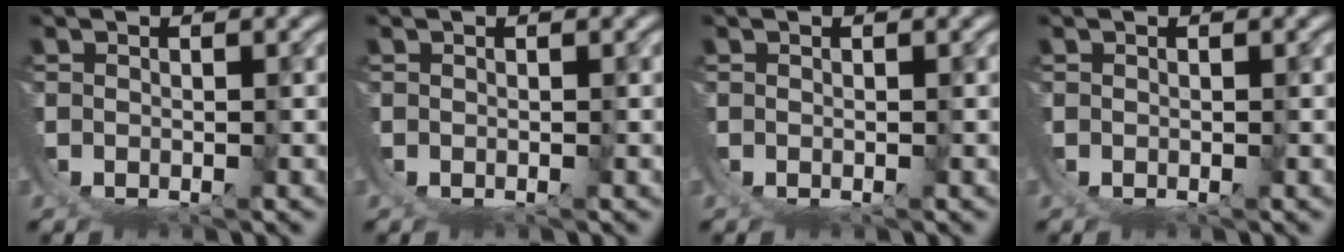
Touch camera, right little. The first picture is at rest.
{"total": 0.0}
{"total": 0.0}
{"total": 0.0}